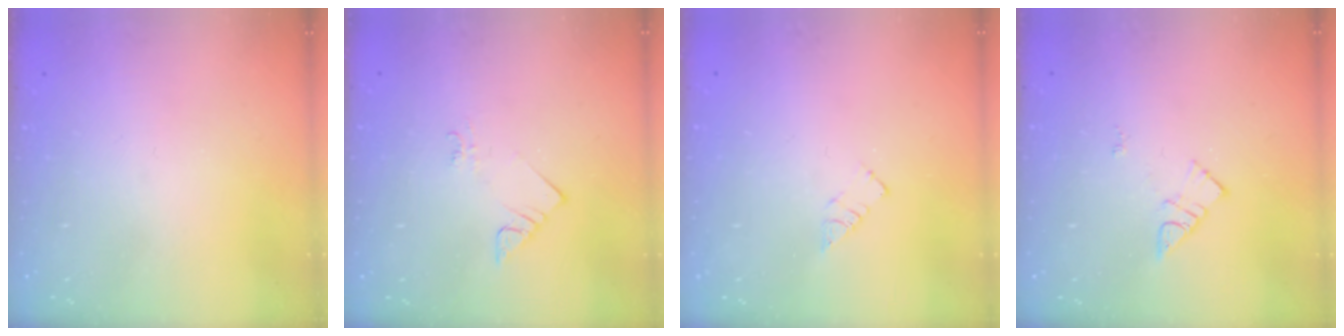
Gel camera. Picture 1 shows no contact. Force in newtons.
{"total": 2.1, "press": 2.0, "slide": 0.5}
{"total": 3.4, "press": 3.4, "slide": 0.2}
{"total": 6.6, "press": 6.6, "slide": 0.7}